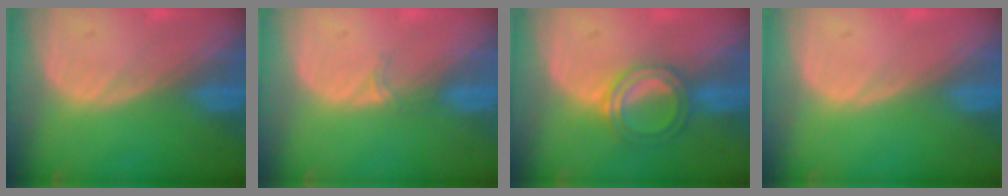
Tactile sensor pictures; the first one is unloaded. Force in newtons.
{"total": 1.3, "press": 1.0, "slide": 0.9}
{"total": 5.0, "press": 4.7, "slide": 1.8}
{"total": 0.0}